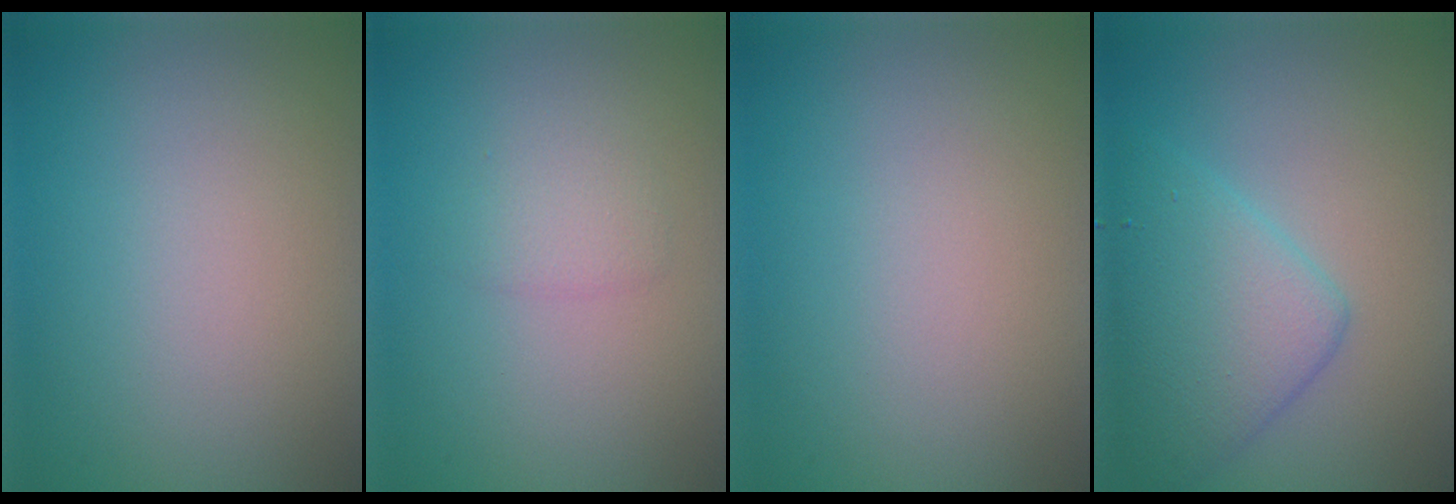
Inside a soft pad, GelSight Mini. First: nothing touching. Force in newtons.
{"total": 1.4, "press": 1.4, "slide": 0.0}
{"total": 0.0}
{"total": 5.2, "press": 5.2, "slide": 0.1}